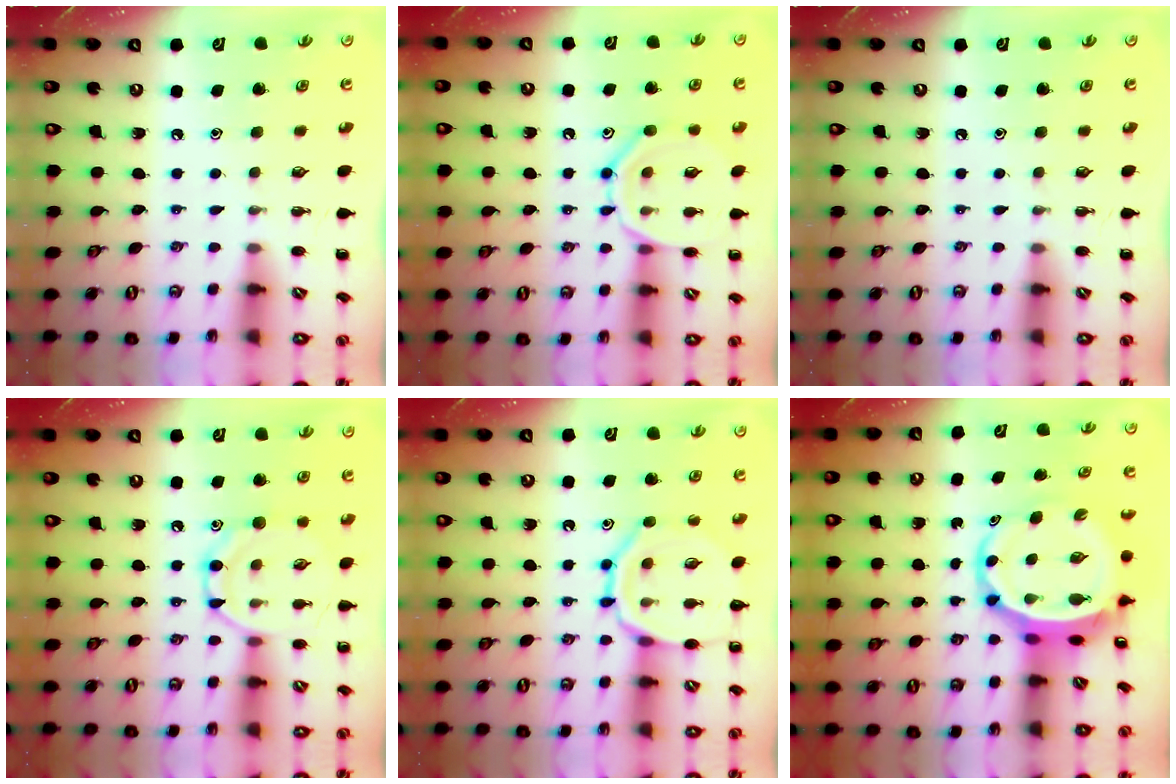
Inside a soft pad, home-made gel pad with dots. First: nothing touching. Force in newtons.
{"total": 11.9, "press": 11.9, "slide": 0.3}
{"total": 0.0}
{"total": 11.4, "press": 11.3, "slide": 0.8}
{"total": 12.8, "press": 12.8, "slide": 0.8}
{"total": 8.0, "press": 7.7, "slide": 2.2}